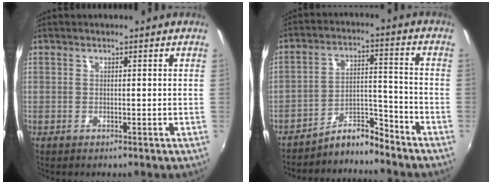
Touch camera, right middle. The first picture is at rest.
{"total": 6.4, "force": [-6.4, 0.4, 0.8], "torque": [-0.014, 0.029, -0.116]}